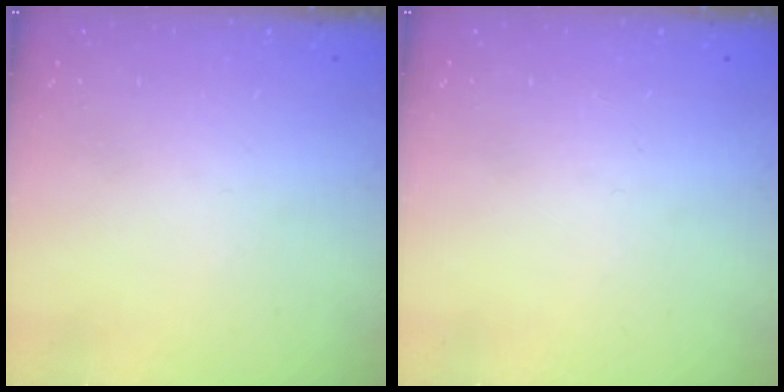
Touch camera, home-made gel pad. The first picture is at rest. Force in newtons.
{"total": 0.0}